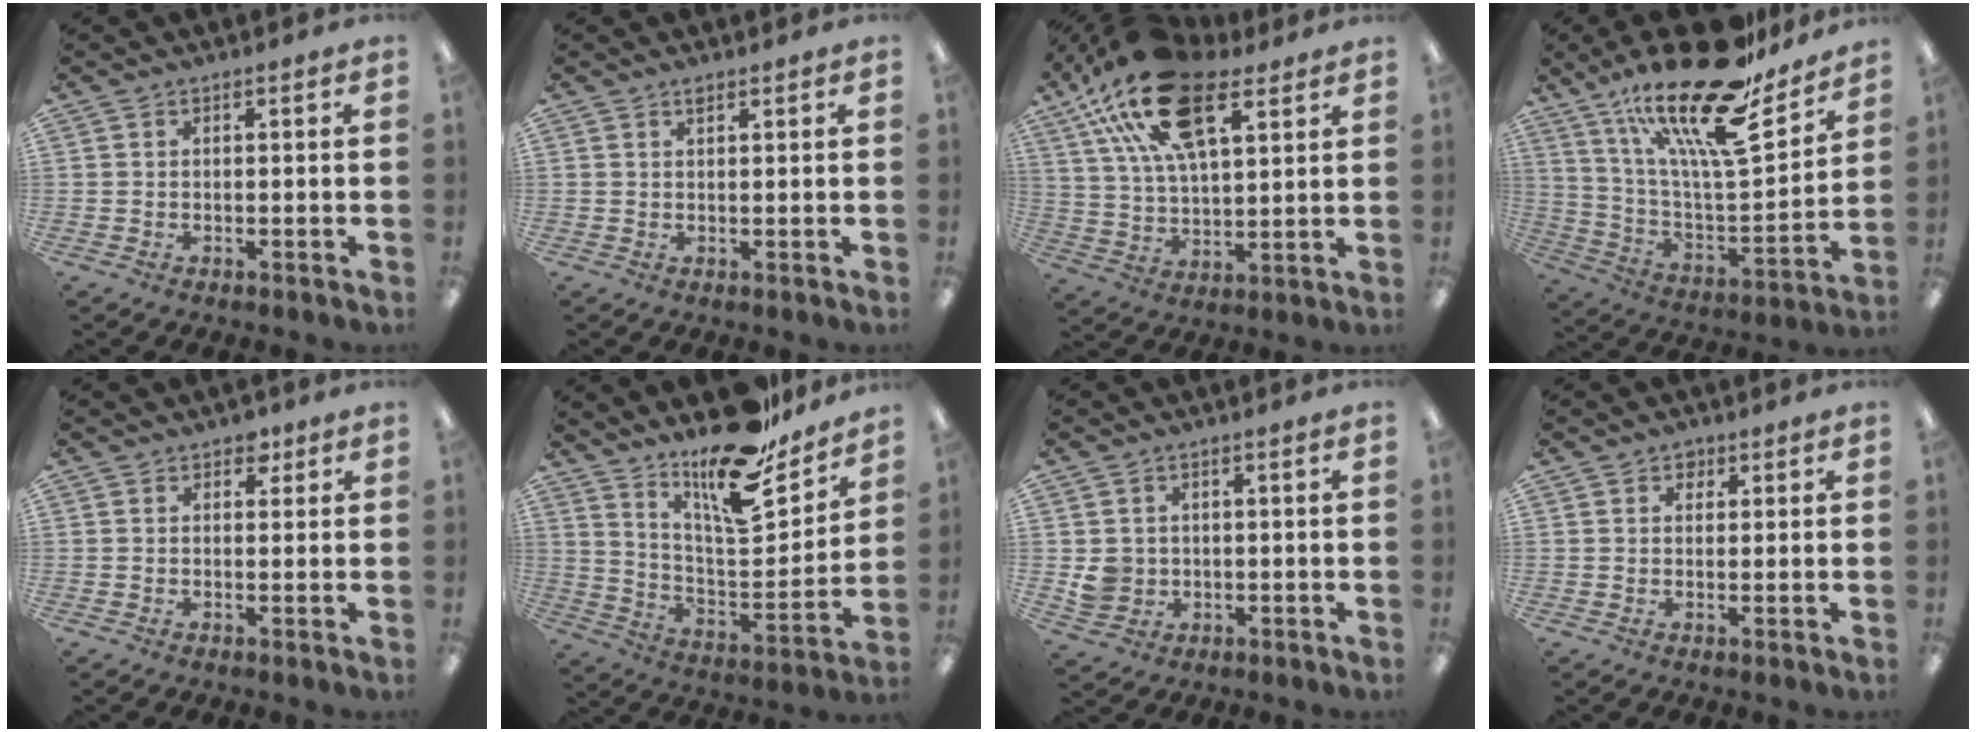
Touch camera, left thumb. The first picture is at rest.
{"total": 4.9, "force": [3.4, 2.2, 2.8], "torque": [-0.047, -0.010, 0.059]}
{"total": 22.4, "force": [12.4, 10.6, 15.4], "torque": [-0.279, -0.034, 0.218]}
{"total": 26.0, "force": [19.0, 6.7, 16.4], "torque": [-0.270, -0.121, 0.314]}
{"total": 2.7, "force": [1.6, 1.8, 1.0], "torque": [-0.006, -0.001, 0.027]}
{"total": 18.4, "force": [14.9, 4.9, 9.7], "torque": [-0.169, -0.114, 0.254]}
{"total": 4.5, "force": [0.4, 4.3, 1.2], "torque": [-0.013, 0.005, 0.010]}
{"total": 2.5, "force": [1.5, 1.8, 0.8], "torque": [-0.003, -0.002, 0.024]}